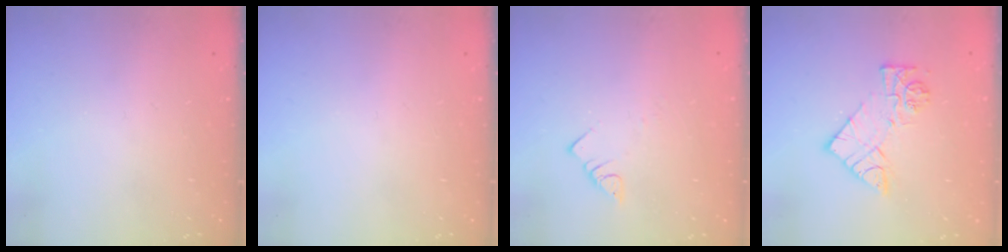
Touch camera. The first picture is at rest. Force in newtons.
{"total": 0.0}
{"total": 3.0, "press": 3.0, "slide": 0.0}
{"total": 10.2, "press": 10.2, "slide": 0.5}